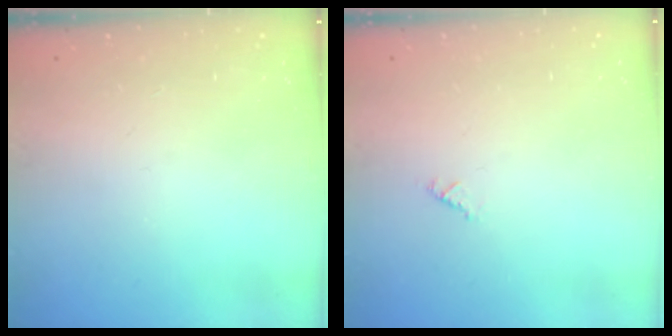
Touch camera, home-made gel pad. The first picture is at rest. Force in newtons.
{"total": 0.6, "press": 0.6, "slide": 0.2}